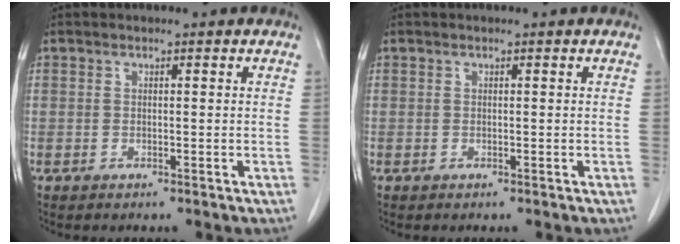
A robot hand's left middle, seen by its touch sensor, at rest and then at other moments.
{"total": 0.0}